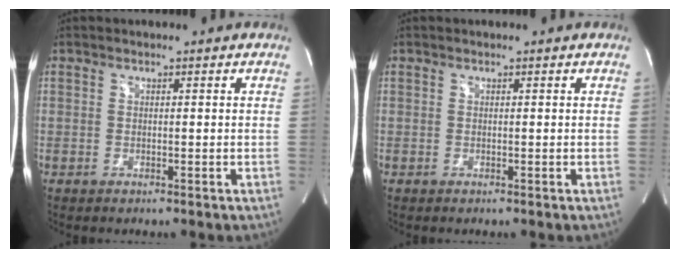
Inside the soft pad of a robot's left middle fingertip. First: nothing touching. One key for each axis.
{"total": 0.0}